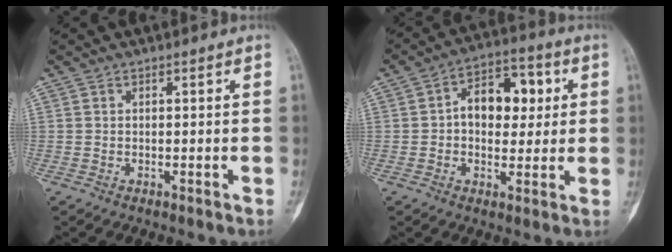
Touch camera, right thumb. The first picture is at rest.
{"total": 11.5, "force": [1.7, 7.5, 8.5], "torque": [-0.089, 0.019, 0.021]}